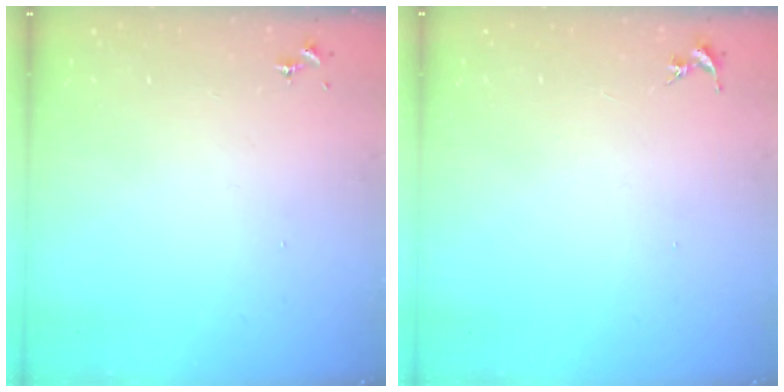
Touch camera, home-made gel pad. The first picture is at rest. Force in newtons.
{"total": 0.0}